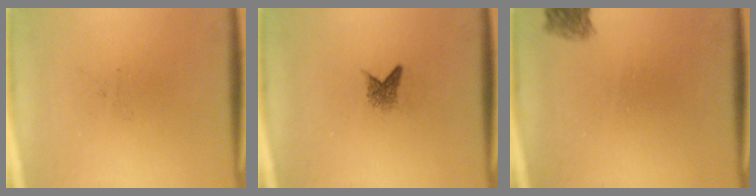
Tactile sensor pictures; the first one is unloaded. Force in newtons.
{"total": 1.6}
{"total": 2.6}